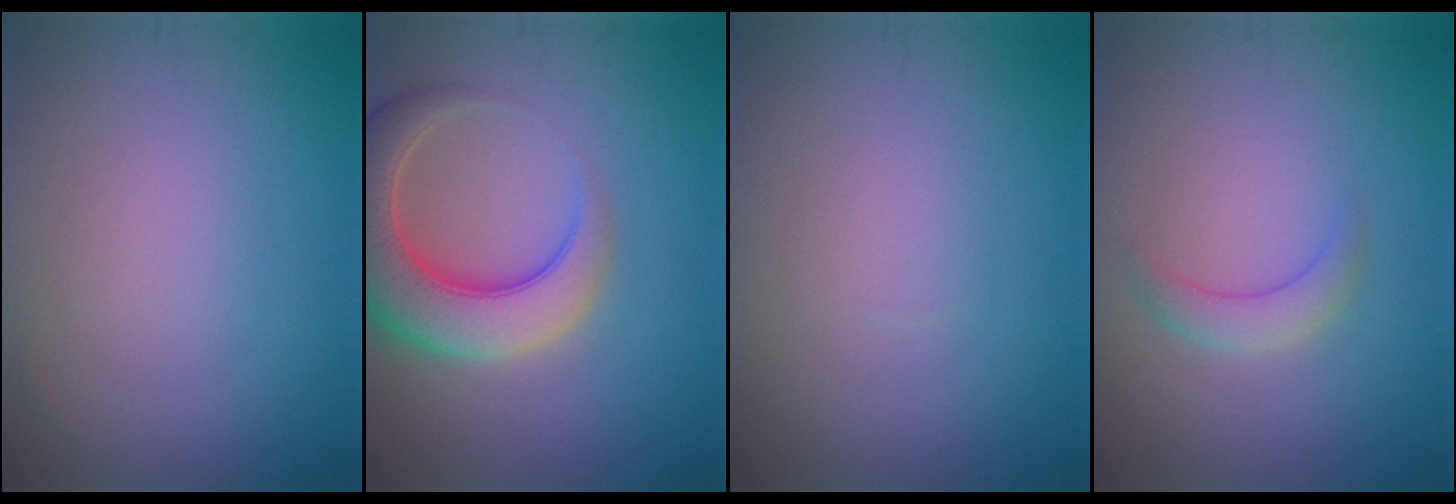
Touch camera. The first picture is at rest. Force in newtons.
{"total": 7.7, "press": 7.7, "slide": 0.7}
{"total": 0.0}
{"total": 1.9, "press": 1.9, "slide": 0.1}